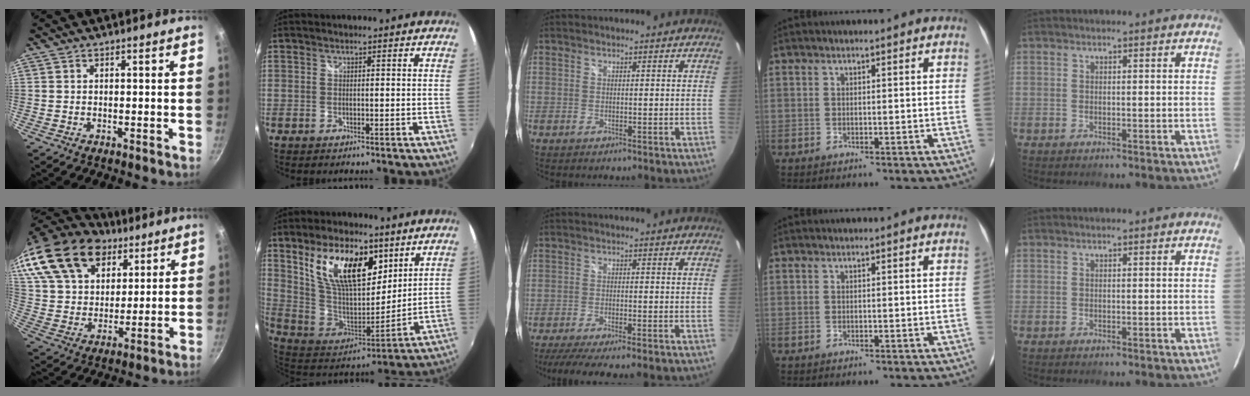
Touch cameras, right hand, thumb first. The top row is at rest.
{"thumb": {"total": 28.1, "force": [17.5, 17.1, 13.9], "torque": [-0.287, -0.008, 0.326]}, "index": {"total": 21.3, "force": [9.8, 10.9, 15.5], "torque": [-0.297, 0.013, 0.192]}, "middle": {"total": 8.8, "force": [-7.2, -0.1, 5.1], "torque": [-0.105, -0.027, -0.112]}}